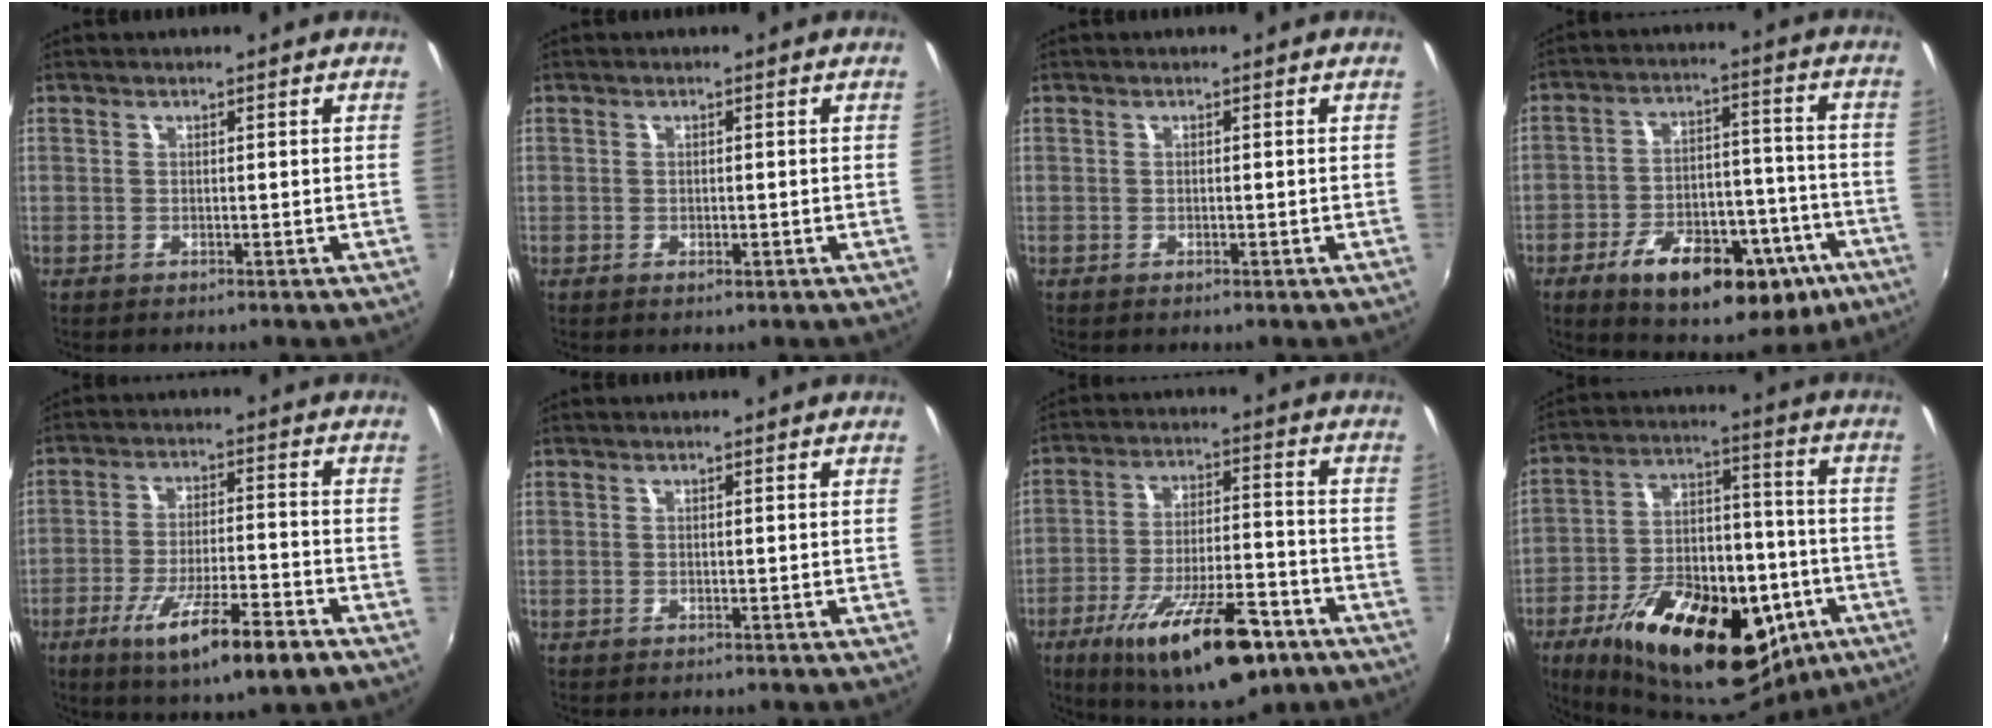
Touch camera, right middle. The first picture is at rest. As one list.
[{"total": 1.4, "force": [-0.6, 0.9, 0.9], "torque": [-0.013, -0.002, -0.010]}, {"total": 0.9, "force": [-0.5, 0.4, 0.6], "torque": [-0.009, -0.001, -0.008]}, {"total": 23.3, "force": [-12.8, 11.2, 15.8], "torque": [-0.257, 0.006, -0.164]}, {"total": 14.3, "force": [-8.2, 2.3, 11.5], "torque": [-0.214, -0.034, -0.134]}, {"total": 0.0}, {"total": 21.2, "force": [-12.6, 6.7, 15.6], "torque": [-0.268, -0.028, -0.186]}, {"total": 30.6, "force": [-14.8, 15.8, 21.7], "torque": [-0.391, -0.008, -0.202]}]